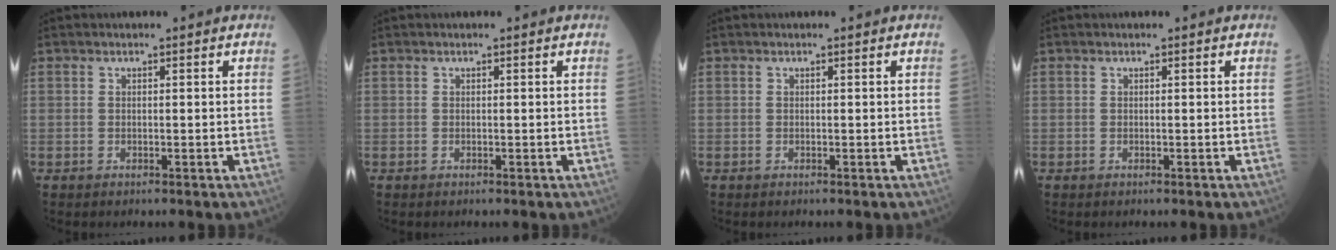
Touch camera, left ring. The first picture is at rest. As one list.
[{"total": 0.0}, {"total": 0.0}, {"total": 0.0}]